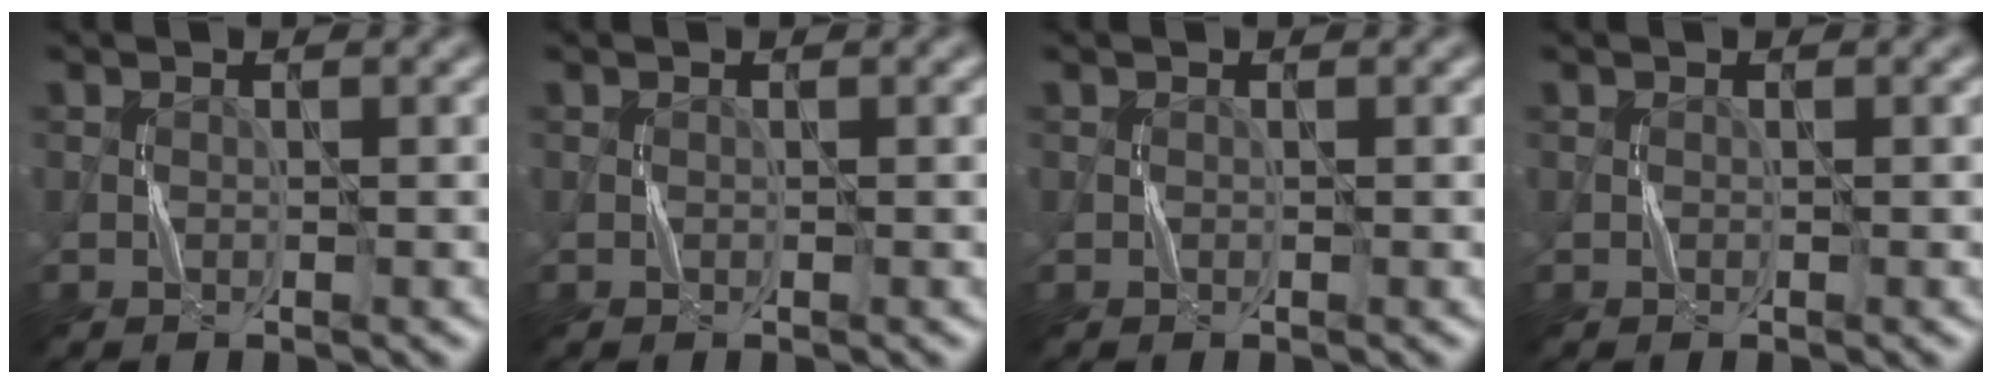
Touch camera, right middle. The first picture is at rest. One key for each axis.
{"total": 0.0}
{"total": 0.0}
{"total": 0.0}